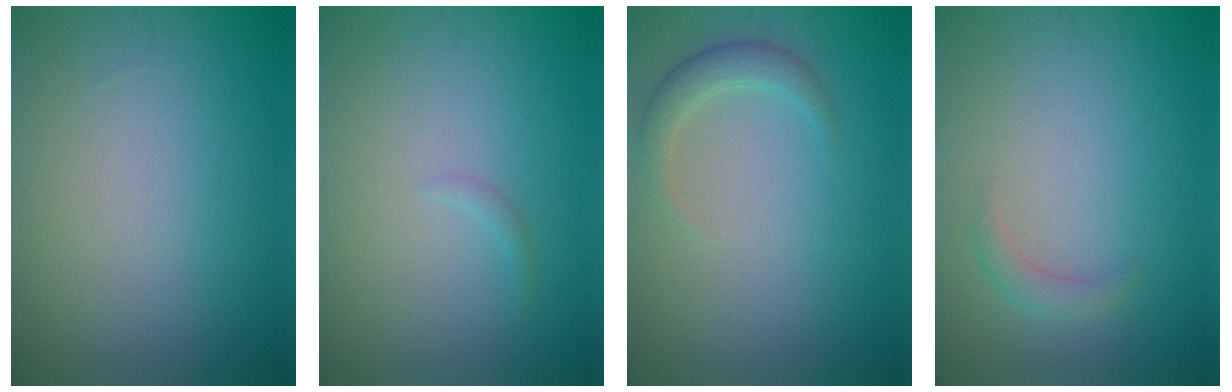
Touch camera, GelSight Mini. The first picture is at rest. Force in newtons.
{"total": 0.6, "press": 0.6, "slide": 0.1}
{"total": 2.0, "press": 2.0, "slide": 0.2}
{"total": 1.4, "press": 1.4, "slide": 0.0}